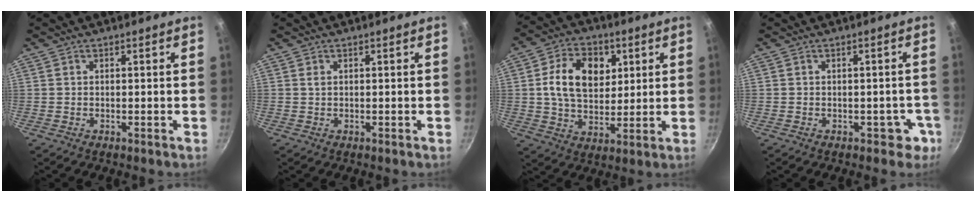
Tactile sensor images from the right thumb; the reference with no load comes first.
{"total": 0.8, "force": [0.3, 0.5, 0.5], "torque": [-0.009, 0.000, 0.004]}
{"total": 13.7, "force": [3.3, 9.7, 9.1], "torque": [-0.126, -0.003, 0.049]}
{"total": 3.7, "force": [-1.5, 2.7, 1.9], "torque": [0.006, 0.023, -0.005]}